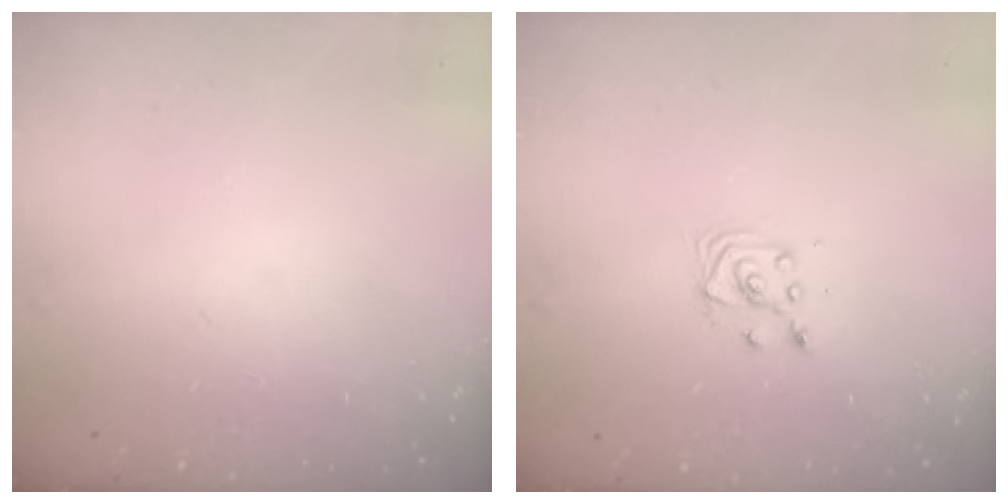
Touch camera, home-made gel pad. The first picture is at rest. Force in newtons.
{"total": 3.8, "press": 3.7, "slide": 0.4}